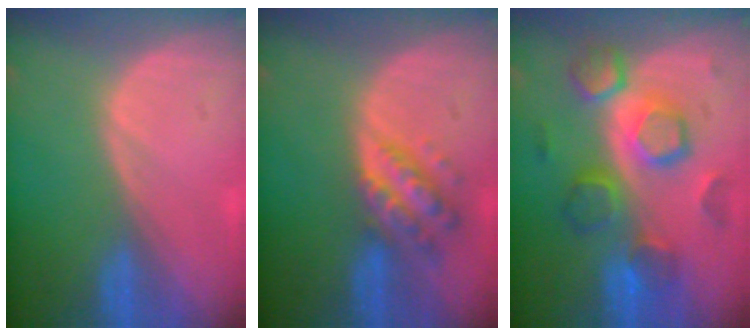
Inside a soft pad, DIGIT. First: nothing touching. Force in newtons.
{"total": 6.4, "press": 5.8, "slide": 2.7}
{"total": 9.3, "press": 9.3, "slide": 0.4}